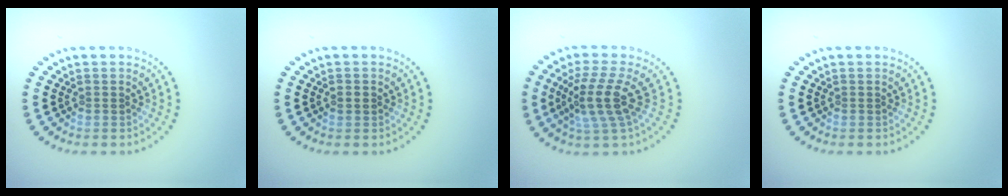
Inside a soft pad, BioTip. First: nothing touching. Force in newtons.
{"total": 1.3, "press": 1.3, "slide": 0.1}
{"total": 3.9, "press": 3.2, "slide": 2.3}
{"total": 0.0}